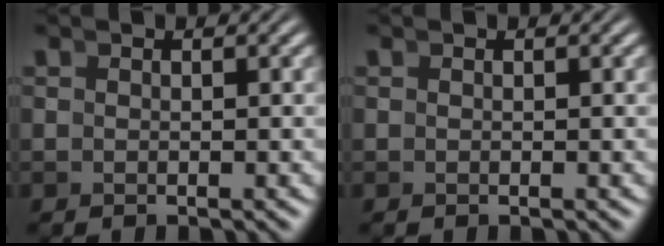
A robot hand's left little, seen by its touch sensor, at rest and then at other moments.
{"total": 0.0}